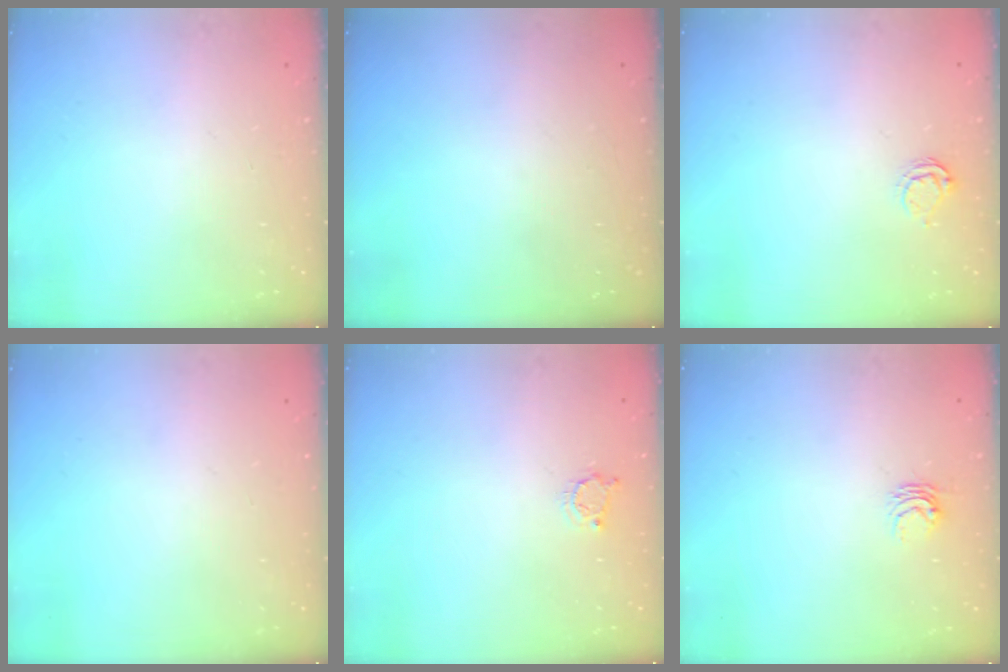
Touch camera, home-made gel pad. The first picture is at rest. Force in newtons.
{"total": 0.0}
{"total": 5.5, "press": 5.5, "slide": 0.4}
{"total": 0.0}
{"total": 3.6, "press": 3.6, "slide": 0.4}
{"total": 4.1, "press": 4.0, "slide": 0.5}